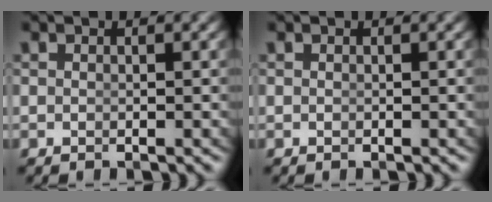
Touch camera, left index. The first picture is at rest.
{"total": 0.0}